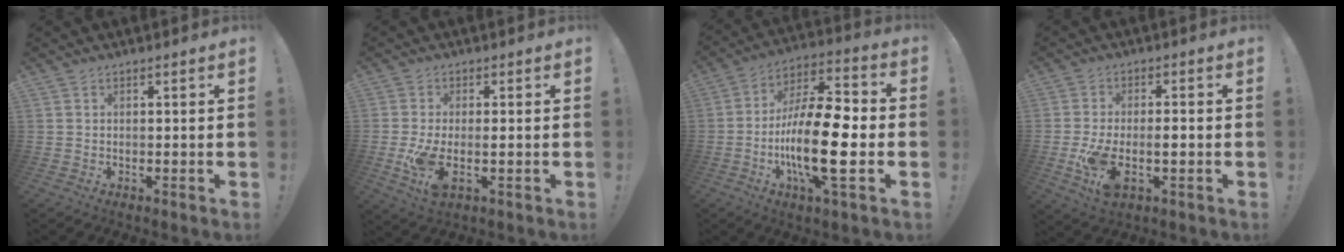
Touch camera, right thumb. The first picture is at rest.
{"total": 6.9, "force": [-1.4, 2.8, 6.2], "torque": [-0.124, -0.016, -0.024]}
{"total": 21.6, "force": [-4.8, 6.8, 20.0], "torque": [-0.378, 0.009, -0.082]}
{"total": 8.4, "force": [-2.4, 4.0, 7.0], "torque": [-0.142, -0.006, -0.044]}